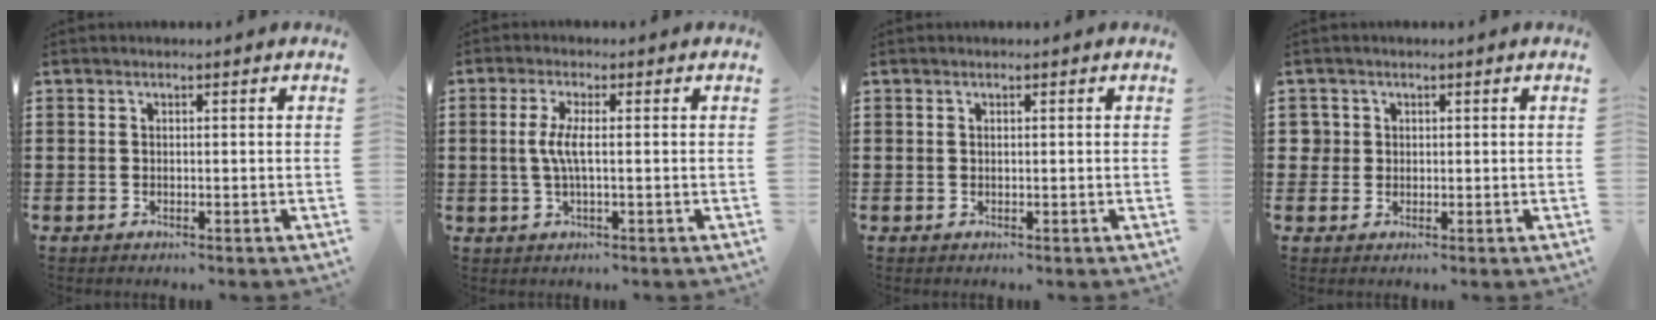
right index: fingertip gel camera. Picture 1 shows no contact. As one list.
[{"total": 3.7, "force": [-0.1, 0.3, 3.7], "torque": [-0.084, -0.009, -0.009]}, {"total": 0.0}, {"total": 2.0, "force": [0.5, 2.0, 0.3], "torque": [-0.015, 0.011, 0.008]}]